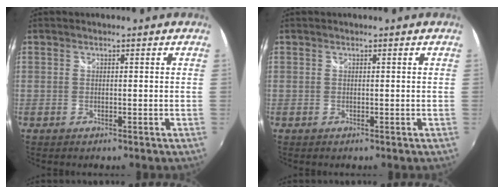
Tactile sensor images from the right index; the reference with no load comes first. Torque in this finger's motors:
{"motor_torque": [0.01, 0.01, 0.00, 0.00]}